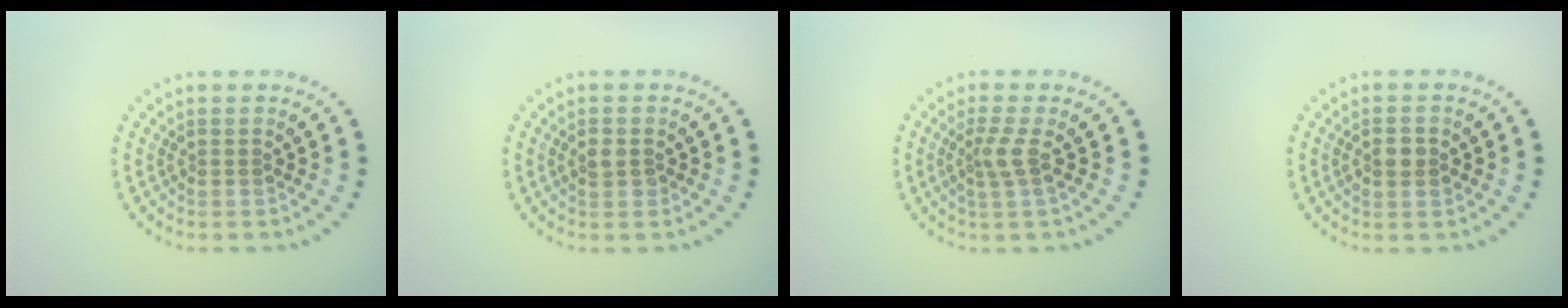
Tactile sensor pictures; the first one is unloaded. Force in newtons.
{"total": 1.3, "press": 1.2, "slide": 0.2}
{"total": 2.0, "press": 1.3, "slide": 1.5}
{"total": 2.3, "press": 2.3, "slide": 0.0}